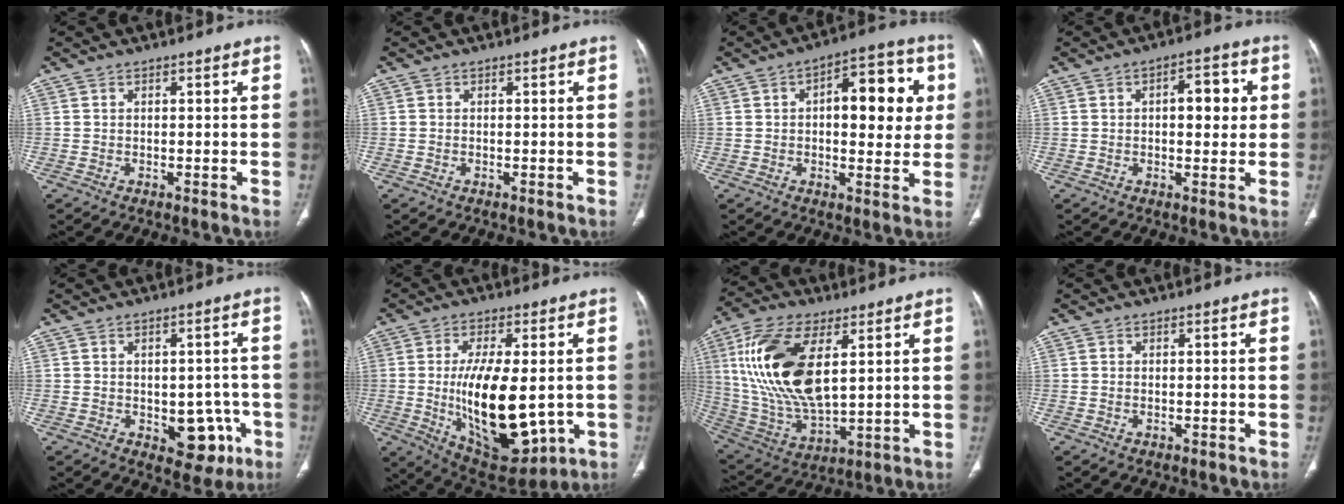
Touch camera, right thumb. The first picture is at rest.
{"total": 0.0}
{"total": 14.4, "force": [2.5, 6.9, 12.4], "torque": [-0.123, 0.016, 0.030]}
{"total": 7.1, "force": [1.1, 3.5, 6.1], "torque": [-0.060, 0.009, 0.012]}
{"total": 8.8, "force": [-2.9, 5.6, 6.2], "torque": [-0.037, 0.012, -0.025]}
{"total": 20.1, "force": [-1.9, 9.0, 17.8], "torque": [-0.281, -0.022, -0.005]}
{"total": 21.0, "force": [5.4, 10.0, 17.6], "torque": [-0.357, -0.021, 0.108]}
{"total": 0.5, "force": [-0.2, 0.3, 0.3], "torque": [-0.011, 0.002, 0.000]}